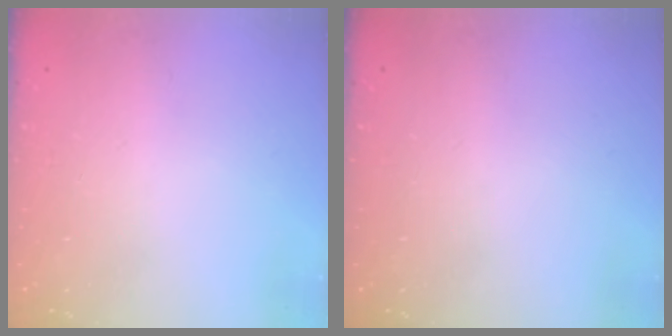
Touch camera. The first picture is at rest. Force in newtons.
{"total": 0.0}